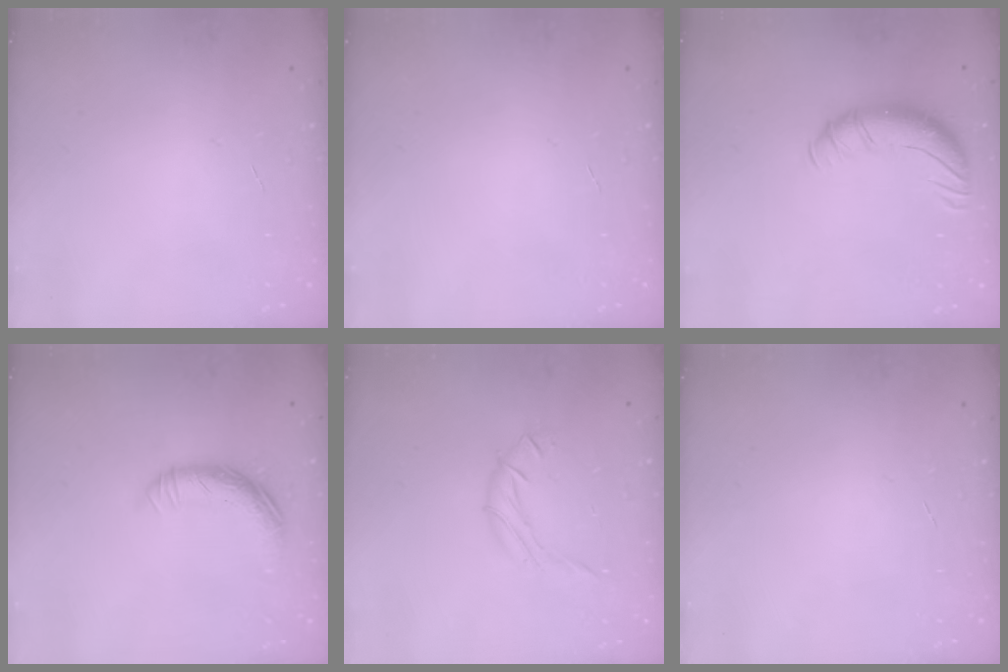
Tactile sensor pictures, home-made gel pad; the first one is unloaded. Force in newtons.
{"total": 0.0}
{"total": 10.8, "press": 10.7, "slide": 1.8}
{"total": 11.5, "press": 11.5, "slide": 0.6}
{"total": 5.8, "press": 5.8, "slide": 0.8}
{"total": 0.0}